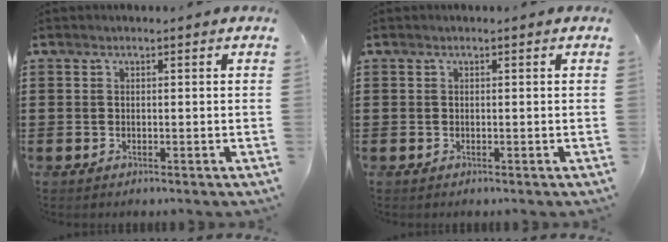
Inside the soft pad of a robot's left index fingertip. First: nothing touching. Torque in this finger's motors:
{"motor_torque": [0.00, 0.00, 0.00, 0.00]}